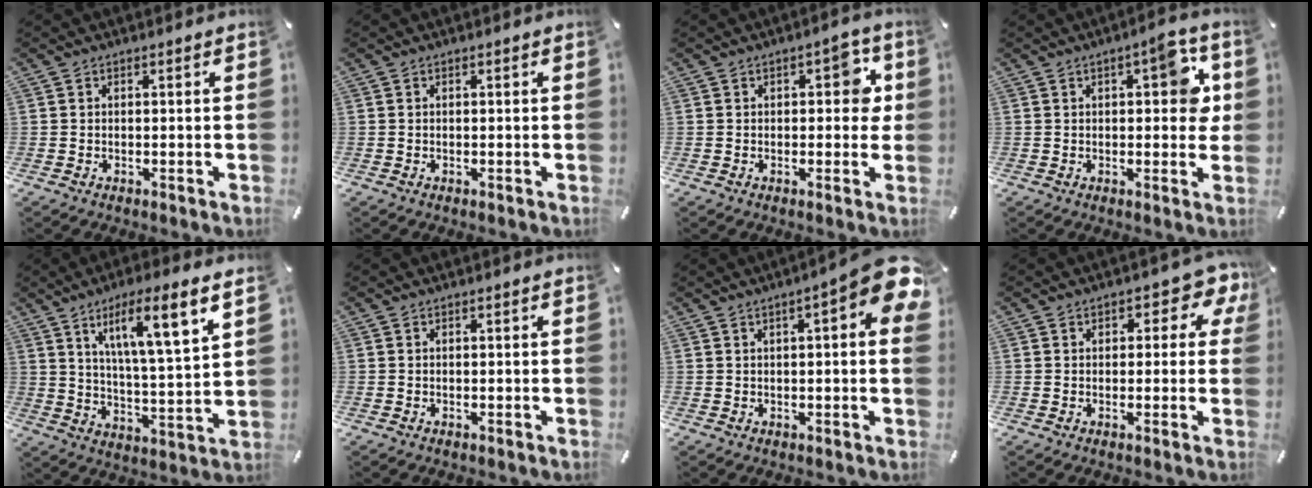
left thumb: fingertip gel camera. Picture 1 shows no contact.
{"total": 0.0}
{"total": 5.9, "force": [1.1, 3.3, 4.7], "torque": [-0.046, -0.003, 0.008]}
{"total": 8.8, "force": [2.4, 4.0, 7.5], "torque": [-0.080, -0.010, 0.030]}
{"total": 12.3, "force": [7.9, 1.5, 9.3], "torque": [-0.154, -0.043, 0.122]}
{"total": 0.0}
{"total": 8.9, "force": [3.8, 2.0, 7.8], "torque": [-0.107, -0.028, 0.061]}
{"total": 5.3, "force": [1.9, 3.3, 3.8], "torque": [-0.040, -0.005, 0.024]}